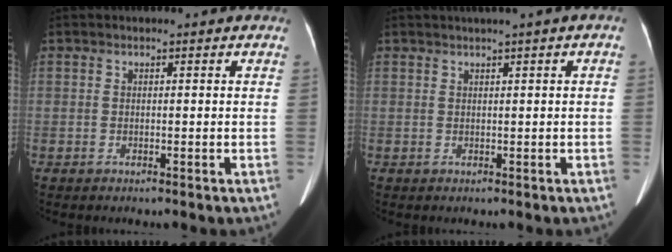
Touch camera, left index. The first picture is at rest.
{"total": 1.8, "force": [0.8, -0.2, 1.6], "torque": [-0.028, 0.010, 0.014]}